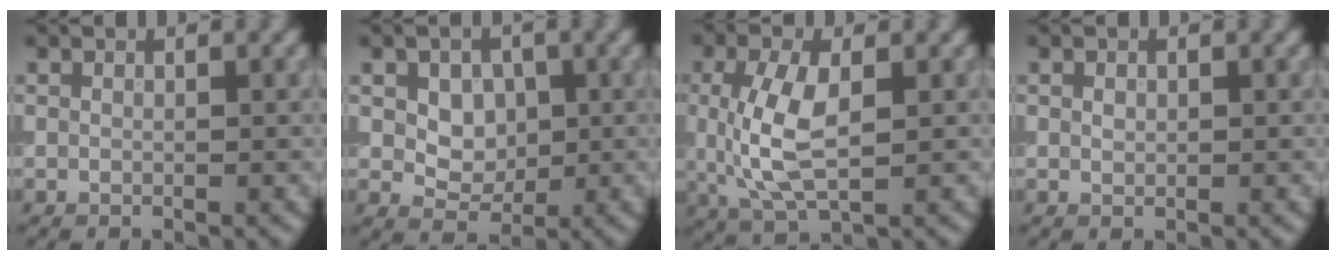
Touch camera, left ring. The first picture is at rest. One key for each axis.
{"total": 3.2, "fx": 0.4, "fy": 2.5, "fz": 2.0, "tx": -0.027, "ty": -0.003, "tz": 0.005}
{"total": 6.2, "fx": 0.2, "fy": 3.0, "fz": 5.5, "tx": -0.131, "ty": -0.002, "tz": 0.008}
{"total": 0.7, "fx": 0.2, "fy": 0.5, "fz": 0.4, "tx": -0.007, "ty": 0.000, "tz": 0.003}